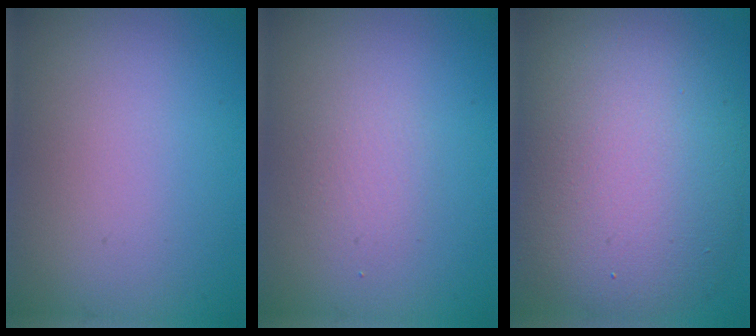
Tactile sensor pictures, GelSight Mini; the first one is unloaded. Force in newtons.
{"total": 1.4, "press": 1.4, "slide": 0.1}
{"total": 12.0, "press": 12.0, "slide": 0.5}